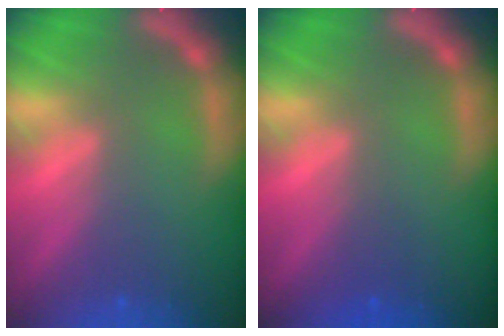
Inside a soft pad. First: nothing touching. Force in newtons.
{"total": 0.9}